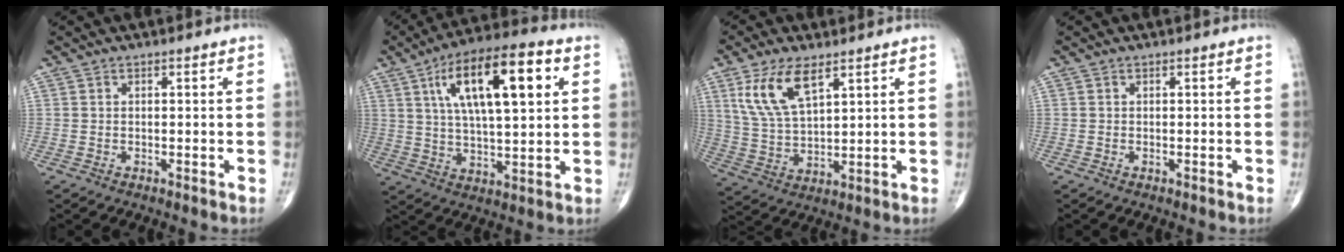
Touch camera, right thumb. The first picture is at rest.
{"total": 19.0, "force": [6.5, 6.6, 16.5], "torque": [-0.262, 0.002, 0.103]}
{"total": 10.8, "force": [5.6, 4.5, 8.0], "torque": [-0.154, -0.018, 0.121]}
{"total": 0.0}